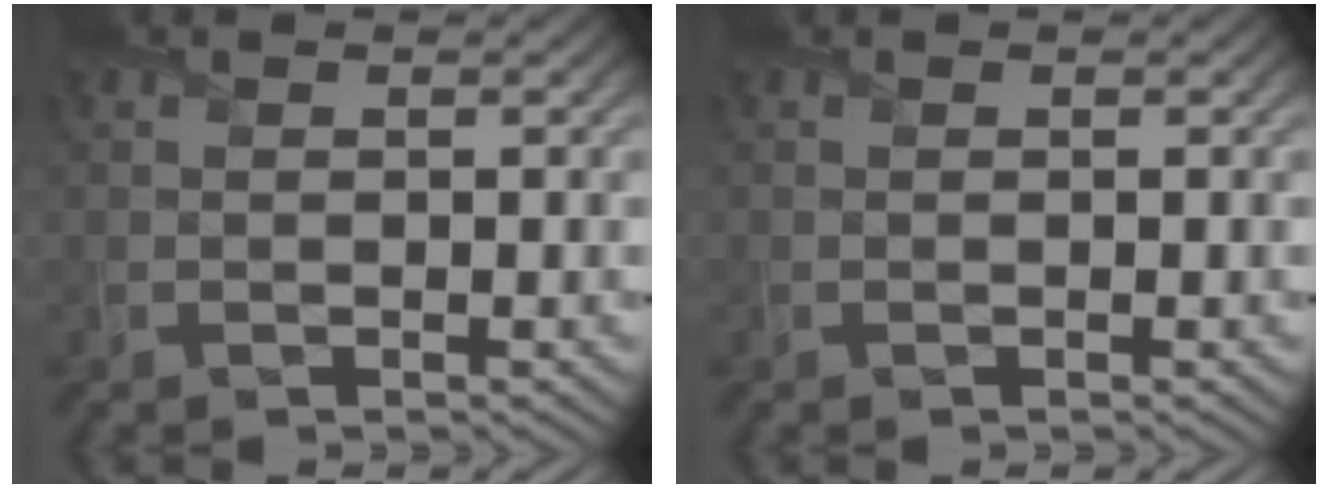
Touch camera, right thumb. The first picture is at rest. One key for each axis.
{"total": 0.0}